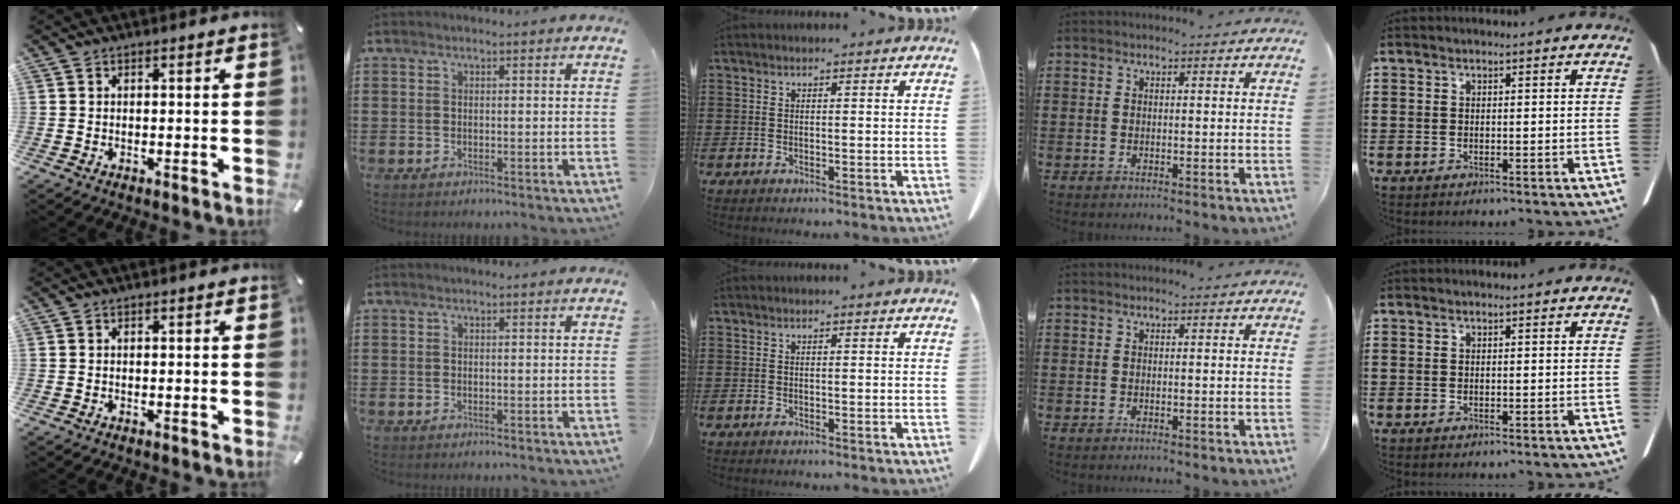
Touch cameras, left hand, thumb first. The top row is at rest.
{}